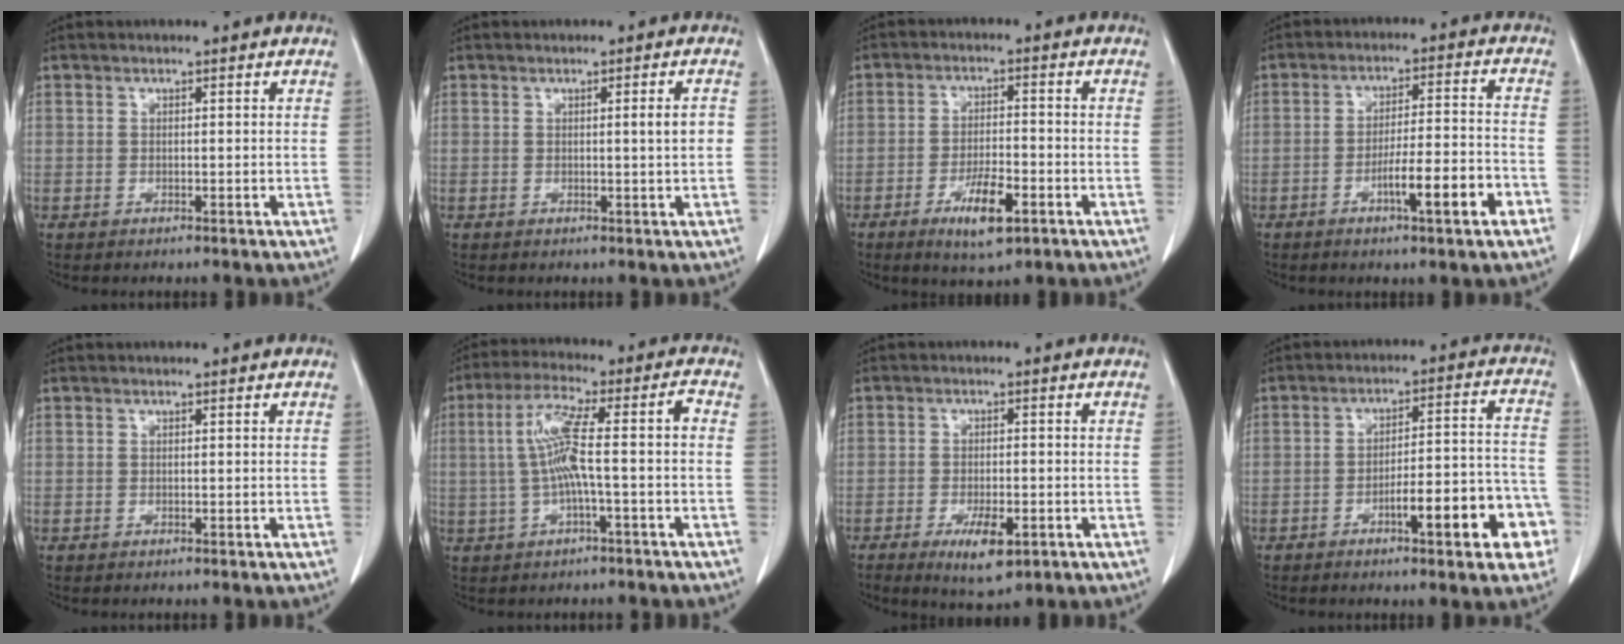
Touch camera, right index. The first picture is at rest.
{"total": 2.3, "force": [0.1, -0.2, 2.3], "torque": [-0.033, 0.000, 0.001]}
{"total": 6.9, "force": [-3.5, 1.7, 5.7], "torque": [-0.105, -0.008, -0.056]}
{"total": 9.2, "force": [-4.3, 0.5, 8.2], "torque": [-0.127, 0.005, -0.064]}
{"total": 0.0}
{"total": 9.2, "force": [-0.6, 0.5, 9.1], "torque": [-0.177, 0.035, -0.010]}
{"total": 5.6, "force": [-2.7, 1.8, 4.6], "torque": [-0.078, -0.006, -0.036]}
{"total": 12.1, "force": [-5.4, 2.4, 10.6], "torque": [-0.134, 0.031, -0.070]}